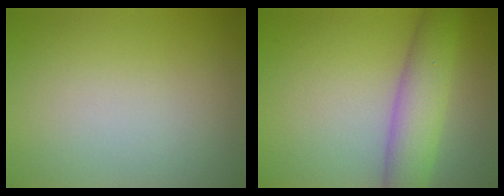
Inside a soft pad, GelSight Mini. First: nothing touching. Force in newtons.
{"total": 5.5, "press": 5.5, "slide": 0.1}